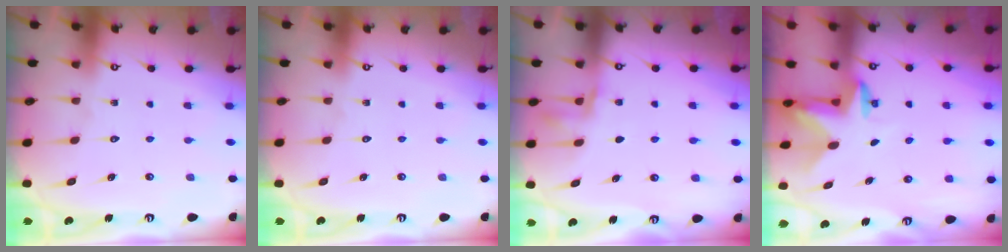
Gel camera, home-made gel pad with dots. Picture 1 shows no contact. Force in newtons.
{"total": 0.0}
{"total": 2.9, "press": 2.8, "slide": 1.0}
{"total": 2.5, "press": 2.5, "slide": 0.4}